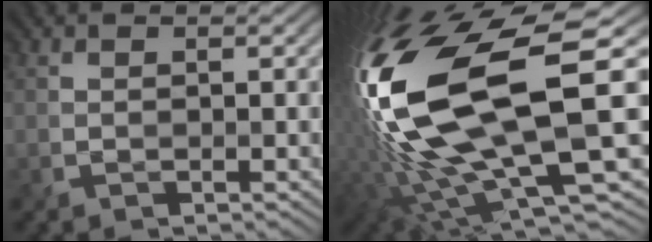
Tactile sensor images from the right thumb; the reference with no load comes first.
{"total": 19.8, "force": [1.5, 6.8, 18.5], "torque": [-0.401, -0.035, 0.048]}